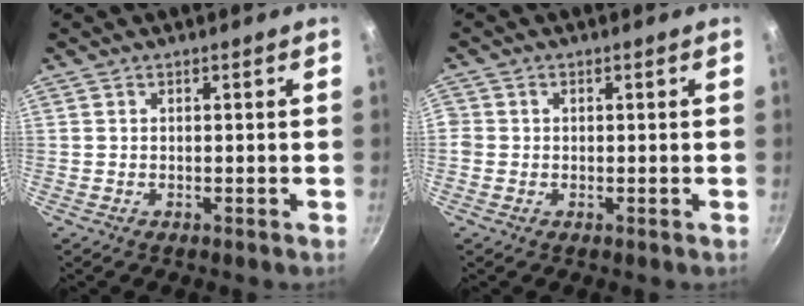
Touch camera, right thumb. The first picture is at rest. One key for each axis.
{"total": 1.8, "fx": -0.3, "fy": 1.6, "fz": 0.6, "tx": -0.009, "ty": 0.004, "tz": -0.009}